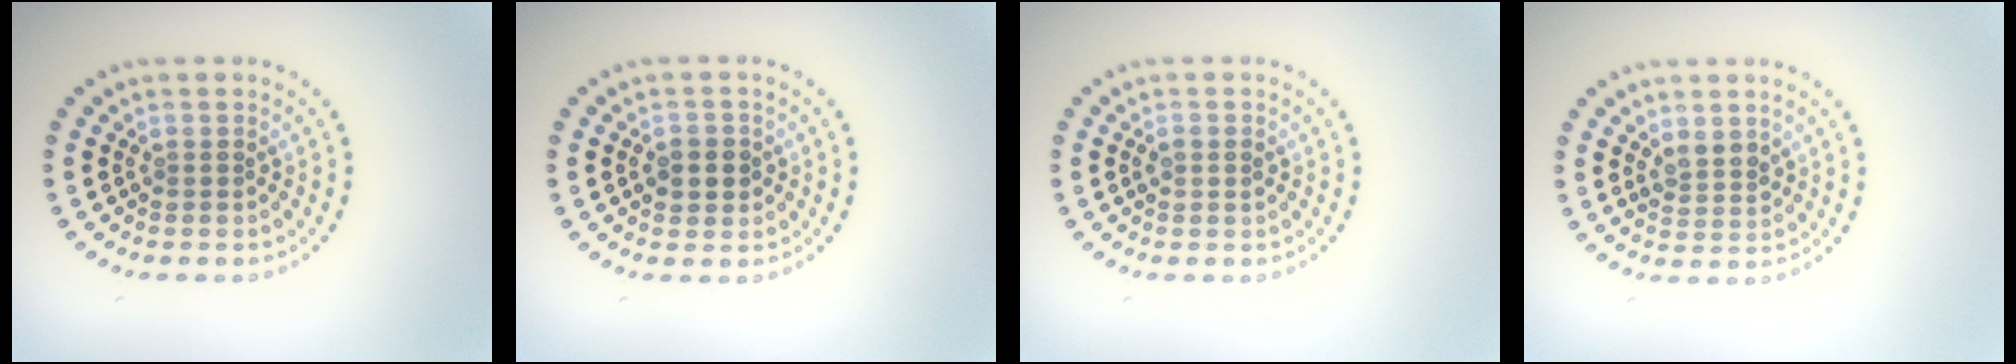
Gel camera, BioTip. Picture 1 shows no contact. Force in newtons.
{"total": 2.3, "press": 2.3, "slide": 0.4}
{"total": 0.9, "press": 0.9, "slide": 0.1}
{"total": 2.0, "press": 1.9, "slide": 0.7}